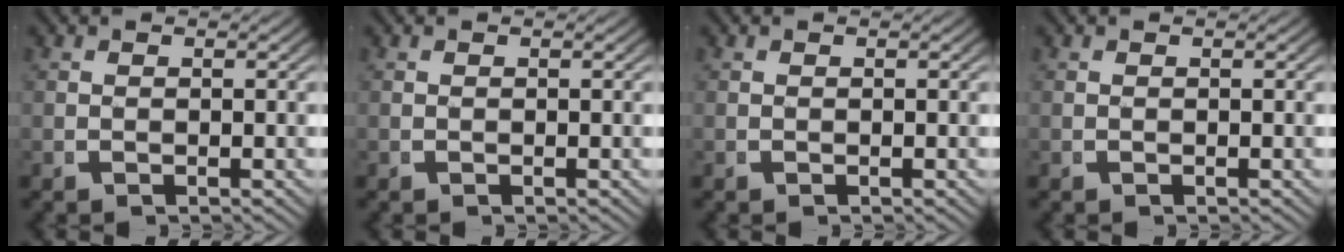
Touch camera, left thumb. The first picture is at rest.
{"total": 0.0}
{"total": 0.0}
{"total": 0.0}